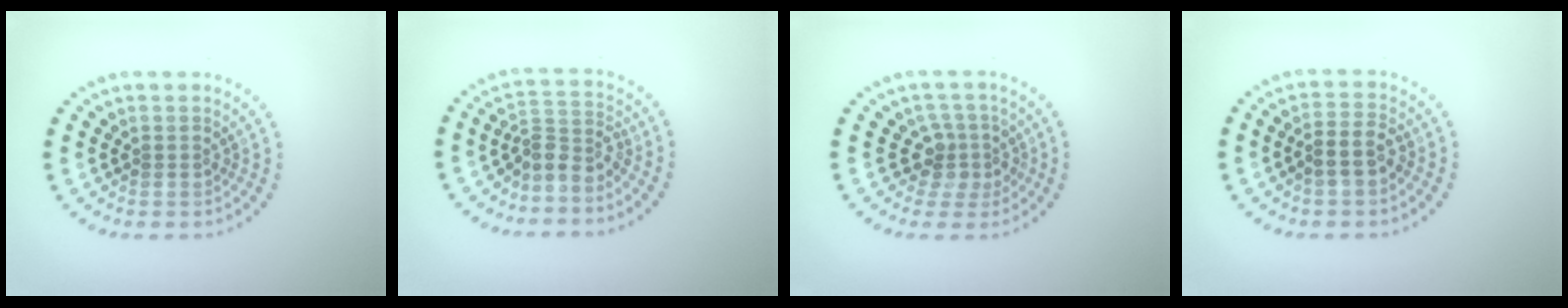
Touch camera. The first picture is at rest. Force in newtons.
{"total": 2.8, "press": 2.0, "slide": 1.9}
{"total": 2.7, "press": 2.0, "slide": 1.9}
{"total": 2.4, "press": 2.2, "slide": 0.9}